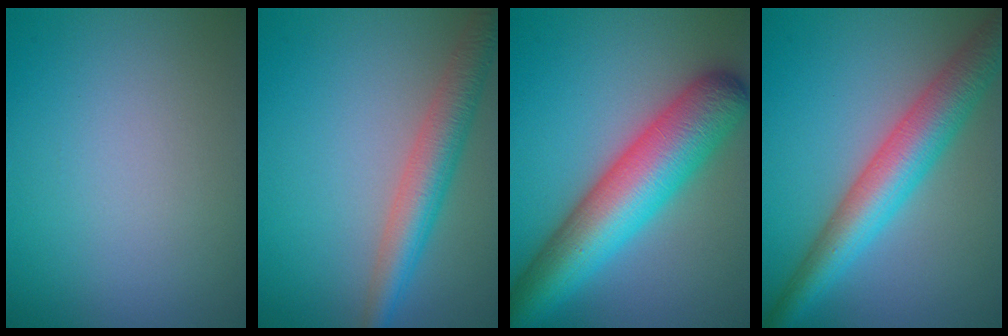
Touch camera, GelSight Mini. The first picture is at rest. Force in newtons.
{"total": 4.8, "press": 4.8, "slide": 0.2}
{"total": 10.1, "press": 10.1, "slide": 0.4}
{"total": 7.0, "press": 7.0, "slide": 0.0}